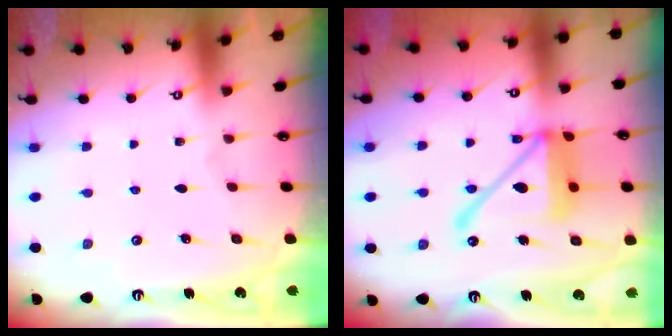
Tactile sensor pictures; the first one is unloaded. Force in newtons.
{"total": 16.8, "press": 16.7, "slide": 2.0}